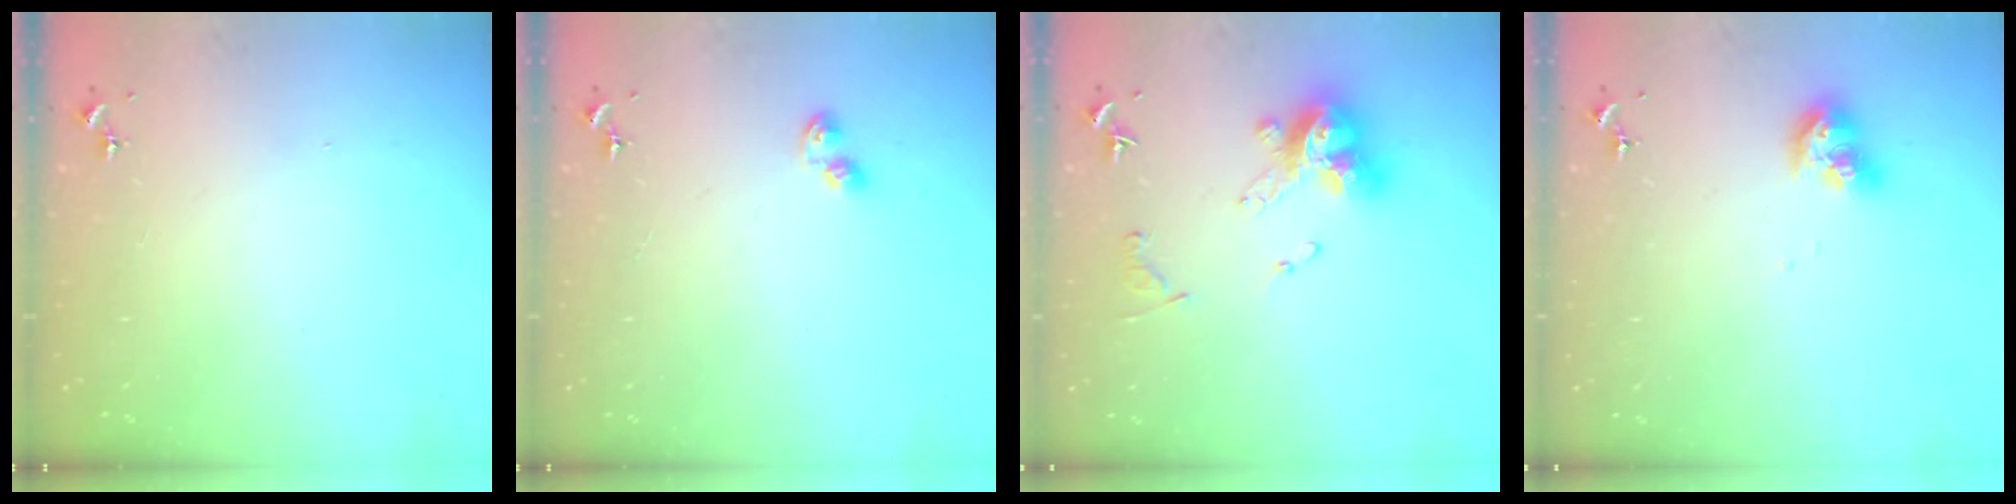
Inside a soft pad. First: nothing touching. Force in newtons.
{"total": 4.5, "press": 4.5, "slide": 0.5}
{"total": 14.0, "press": 13.9, "slide": 1.3}
{"total": 10.3, "press": 10.3, "slide": 1.2}